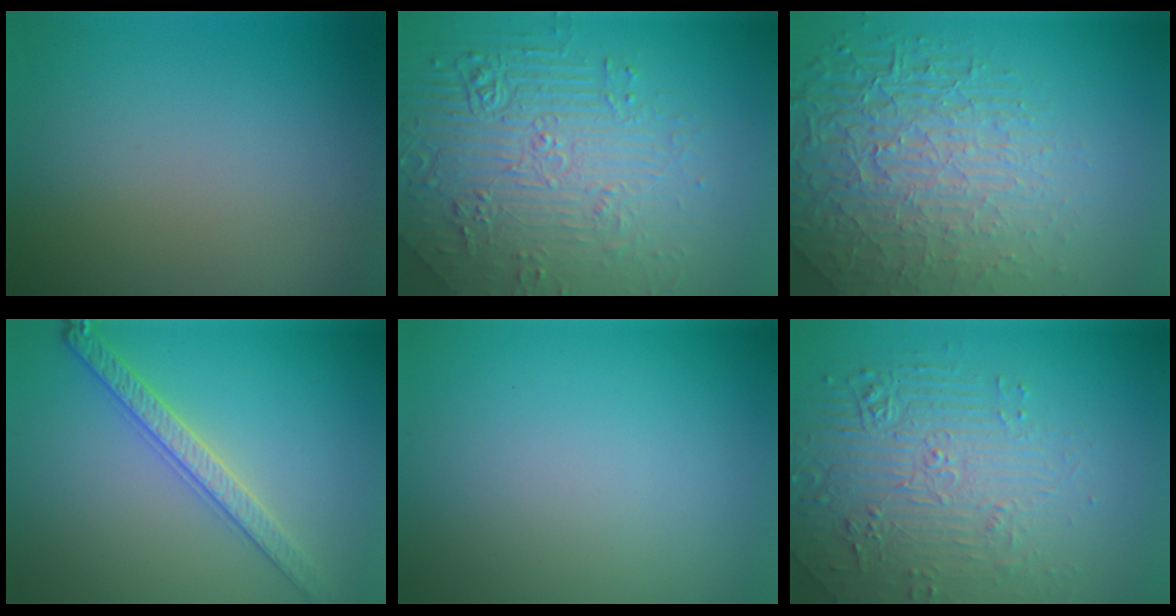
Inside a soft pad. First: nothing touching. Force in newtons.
{"total": 7.3, "press": 5.8, "slide": 4.5}
{"total": 8.7, "press": 5.9, "slide": 6.4}
{"total": 3.2, "press": 3.1, "slide": 0.5}
{"total": 0.0}
{"total": 4.8, "press": 4.4, "slide": 1.9}